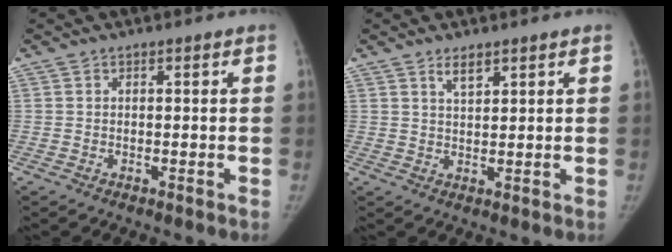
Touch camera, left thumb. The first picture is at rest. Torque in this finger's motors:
{"motor_torque": [-0.16, -0.01, 0.47, -0.30, 0.00]}